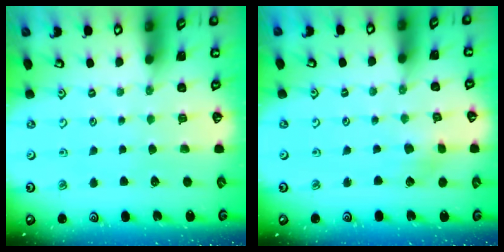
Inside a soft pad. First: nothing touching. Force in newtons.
{"total": 2.7, "press": 2.7, "slide": 0.4}